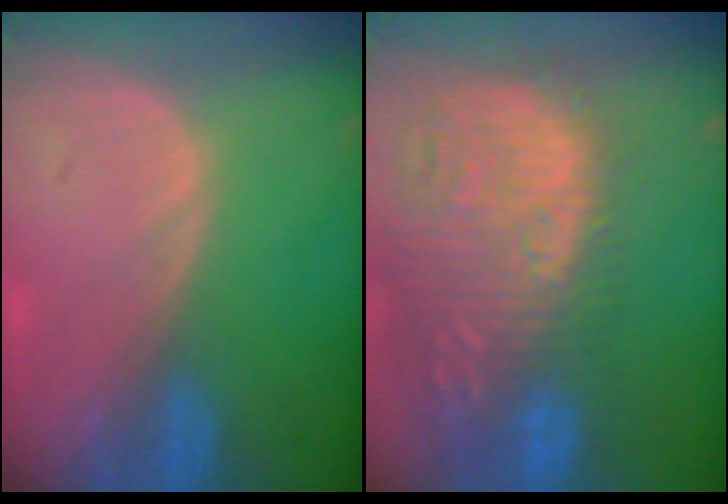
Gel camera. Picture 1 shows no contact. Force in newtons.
{"total": 15.8, "press": 13.2, "slide": 8.7}